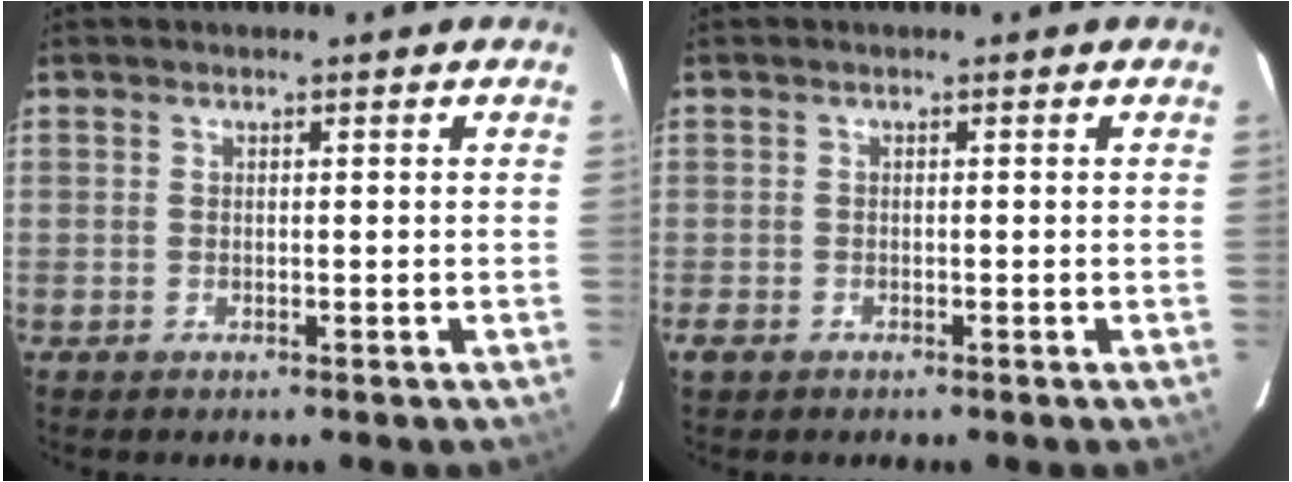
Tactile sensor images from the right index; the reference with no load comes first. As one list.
[{"total": 1.8, "force": [-1.0, 1.4, 0.5], "torque": [-0.013, -0.001, -0.020]}]